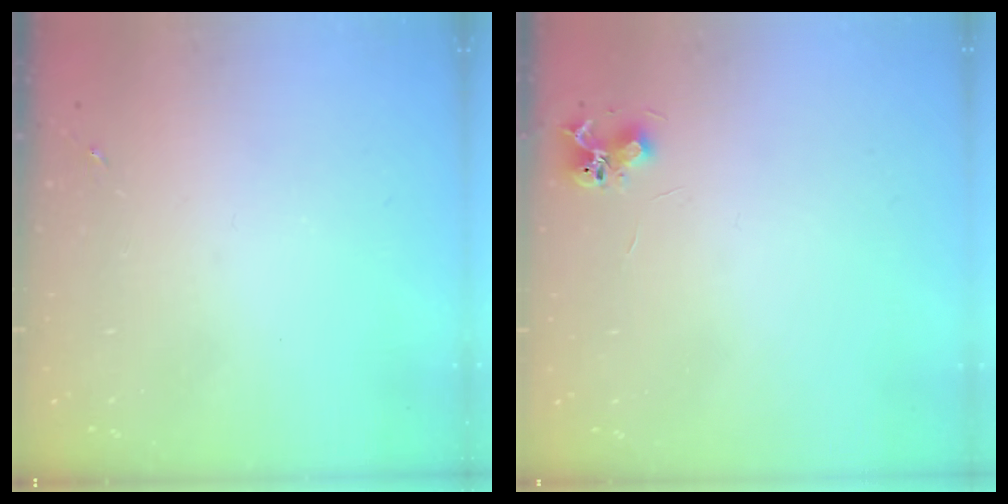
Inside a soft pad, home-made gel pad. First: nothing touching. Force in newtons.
{"total": 6.5, "press": 6.5, "slide": 0.8}